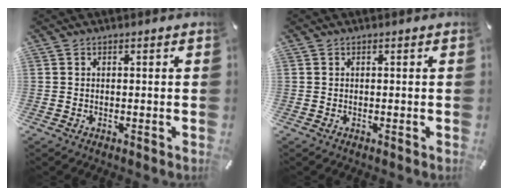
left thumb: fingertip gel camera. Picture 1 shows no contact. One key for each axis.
{"total": 0.0}